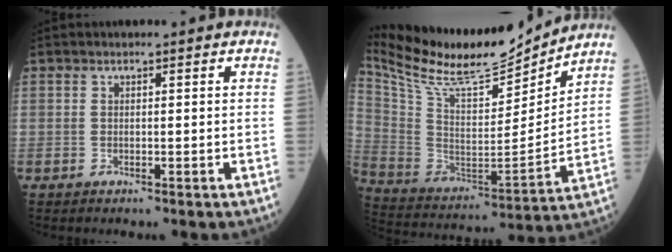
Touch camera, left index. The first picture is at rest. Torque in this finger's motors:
{"motor_torque": [0.94, -1.20, 0.09, 0.05]}